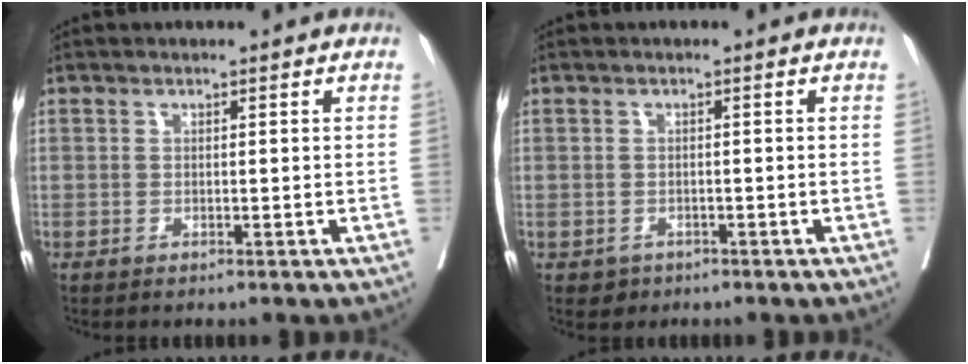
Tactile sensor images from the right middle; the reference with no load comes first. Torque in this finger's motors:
{"motor_torque": [0.40, -0.30, 0.01, 0.02]}